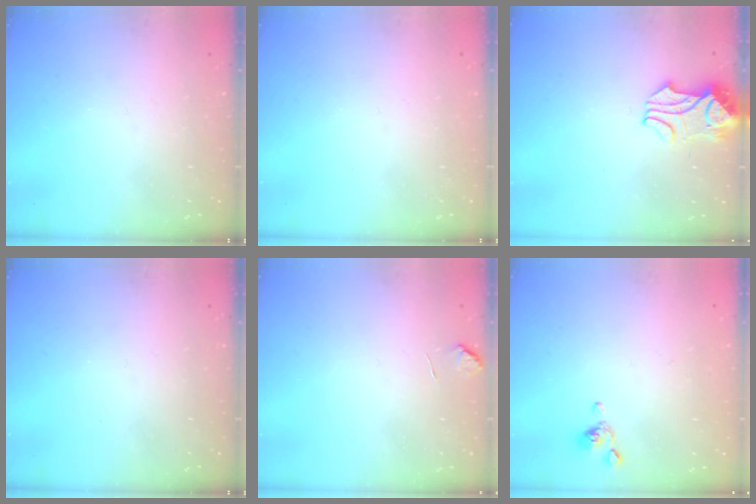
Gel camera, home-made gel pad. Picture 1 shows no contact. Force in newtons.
{"total": 0.0}
{"total": 2.3, "press": 2.2, "slide": 0.5}
{"total": 0.0}
{"total": 0.8, "press": 0.4, "slide": 0.7}
{"total": 2.5, "press": 2.5, "slide": 0.2}